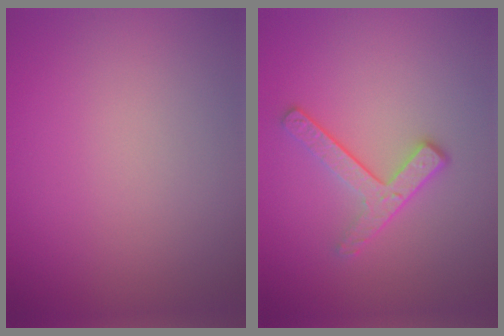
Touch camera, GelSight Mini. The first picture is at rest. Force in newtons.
{"total": 2.9, "press": 2.3, "slide": 1.7}